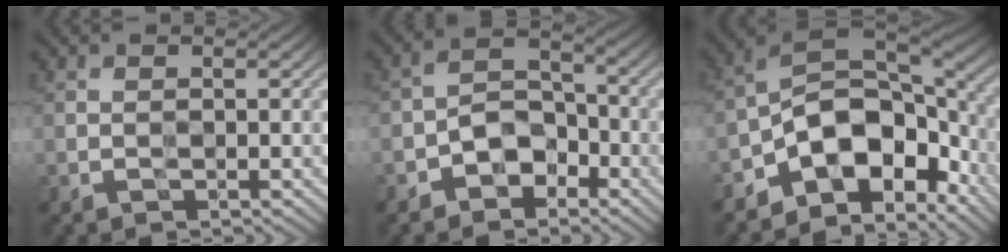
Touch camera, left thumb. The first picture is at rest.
{"total": 5.3, "force": [-2.9, 3.4, 2.7], "torque": [-0.046, 0.011, -0.062]}
{"total": 12.6, "force": [-4.8, 7.5, 8.8], "torque": [-0.153, -0.008, -0.090]}